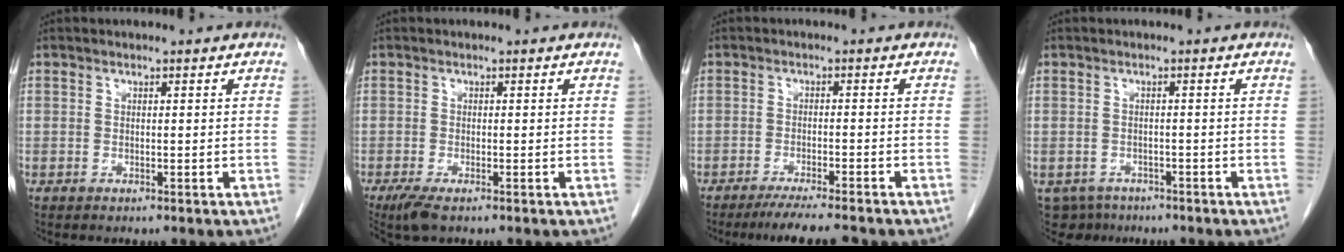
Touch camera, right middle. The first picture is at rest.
{"total": 3.6, "force": [-2.5, 0.8, 2.4], "torque": [-0.051, -0.011, -0.045]}
{"total": 7.9, "force": [-6.9, 0.1, 3.8], "torque": [-0.053, -0.019, -0.107]}
{"total": 5.0, "force": [-3.9, 3.1, 0.3], "torque": [0.003, -0.001, -0.058]}